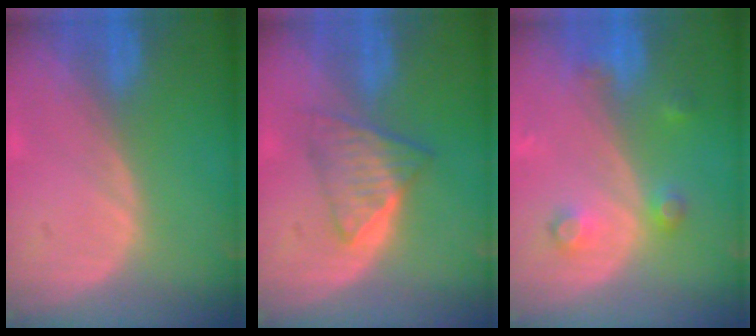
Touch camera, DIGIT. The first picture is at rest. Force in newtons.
{"total": 5.8, "press": 5.1, "slide": 2.7}
{"total": 3.7, "press": 3.4, "slide": 1.5}